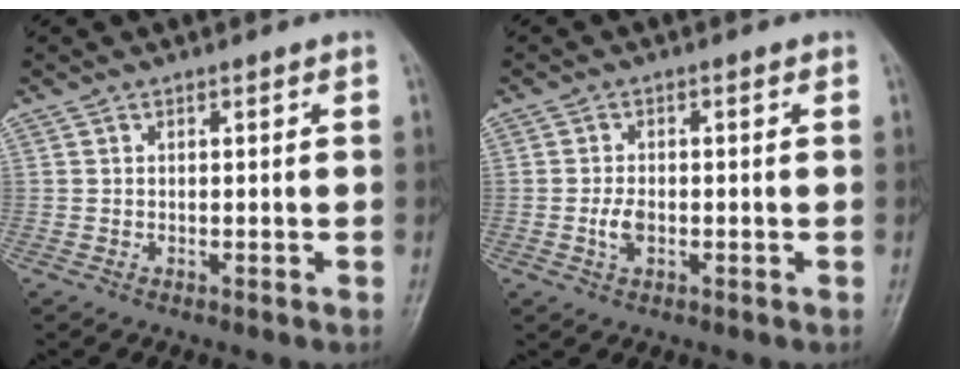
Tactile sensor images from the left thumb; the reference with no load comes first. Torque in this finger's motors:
{"motor_torque": [-0.09, 0.18, 0.29, 0.21, 0.00]}